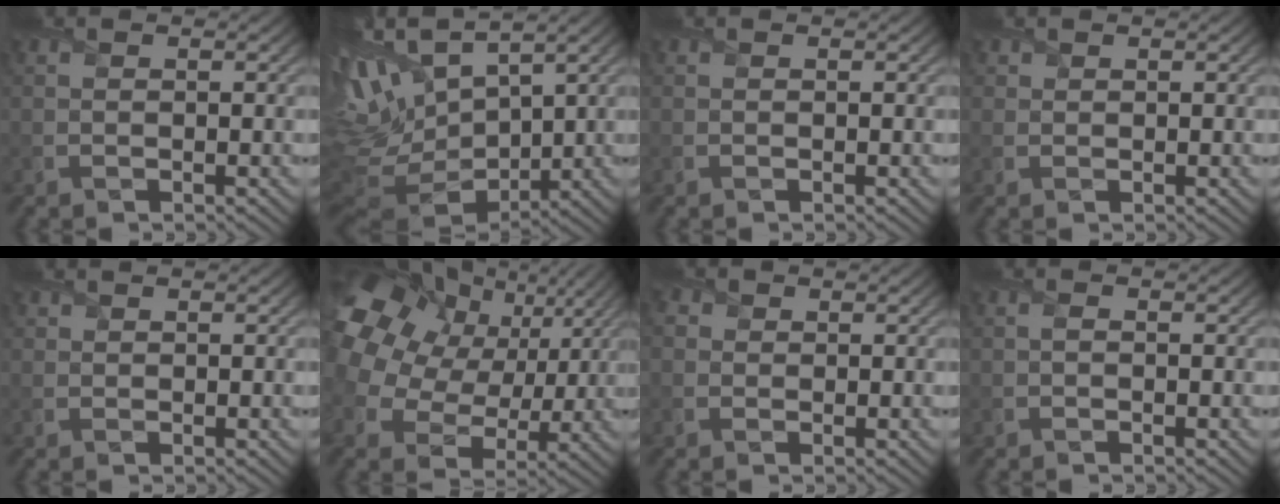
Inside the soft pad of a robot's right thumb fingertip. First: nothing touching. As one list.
[{"total": 13.0, "force": [4.5, 6.0, 10.6], "torque": [-0.253, 0.011, 0.093]}, {"total": 0.0}, {"total": 1.1, "force": [0.8, 0.8, 0.2], "torque": [-0.007, 0.000, 0.017]}, {"total": 0.8, "force": [0.6, 0.6, 0.2], "torque": [-0.005, -0.001, 0.012]}, {"total": 18.8, "force": [6.2, 14.0, 10.9], "torque": [-0.299, 0.037, 0.132]}, {"total": 1.9, "force": [0.4, 1.7, 0.7], "torque": [-0.027, 0.004, 0.000]}, {"total": 0.5, "force": [-0.2, 0.2, 0.4], "torque": [-0.012, 0.001, -0.003]}]